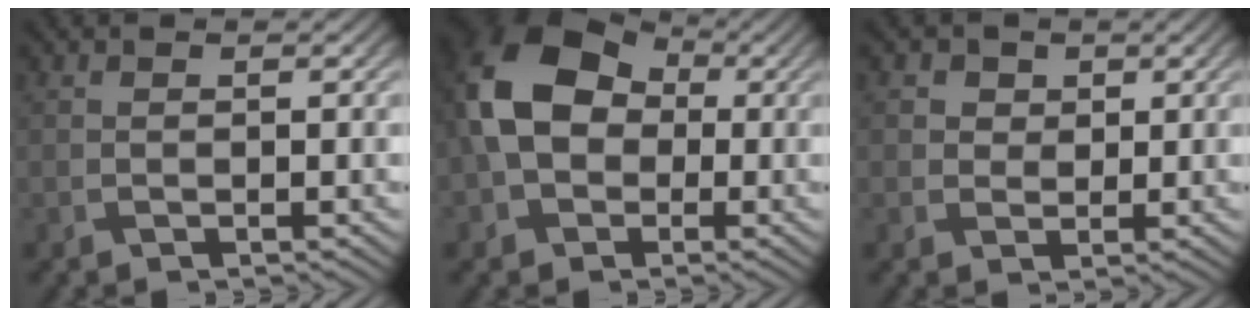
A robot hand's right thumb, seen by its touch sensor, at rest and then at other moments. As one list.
[{"total": 12.7, "force": [0.5, 9.6, 8.4], "torque": [-0.176, 0.004, -0.001]}, {"total": 3.7, "force": [1.7, 3.0, 1.2], "torque": [-0.041, -0.009, 0.029]}]